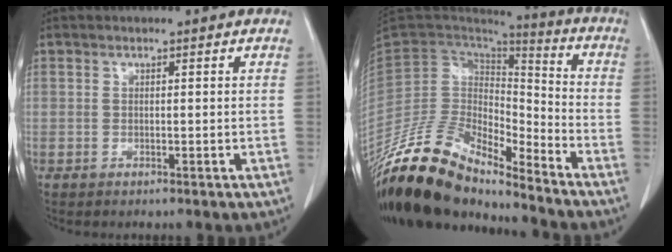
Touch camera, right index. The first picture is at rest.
{"total": 18.7, "force": [-16.3, 5.0, 7.7], "torque": [-0.137, 0.027, -0.296]}